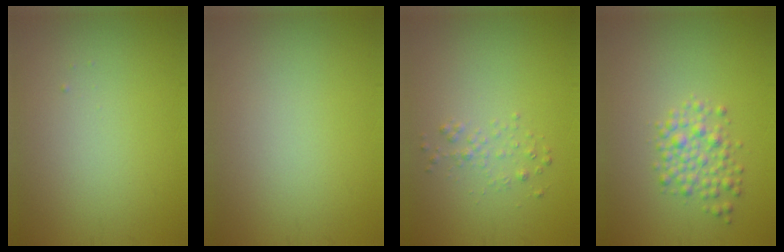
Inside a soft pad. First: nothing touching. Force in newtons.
{"total": 0.0}
{"total": 1.0, "press": 1.0, "slide": 0.1}
{"total": 2.6, "press": 2.6, "slide": 0.1}